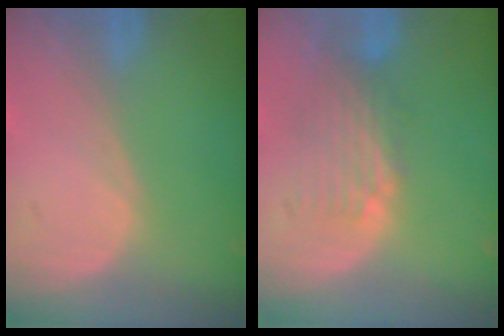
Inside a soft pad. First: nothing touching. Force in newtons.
{"total": 4.6, "press": 3.9, "slide": 2.4}